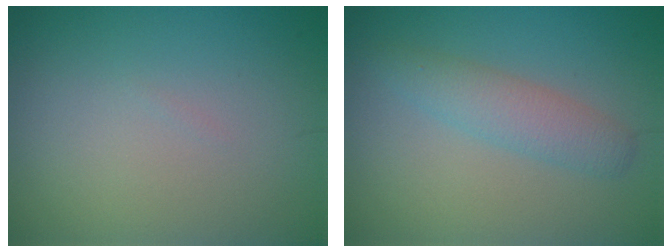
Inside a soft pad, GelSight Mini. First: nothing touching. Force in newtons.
{"total": 2.8, "press": 2.8, "slide": 0.1}